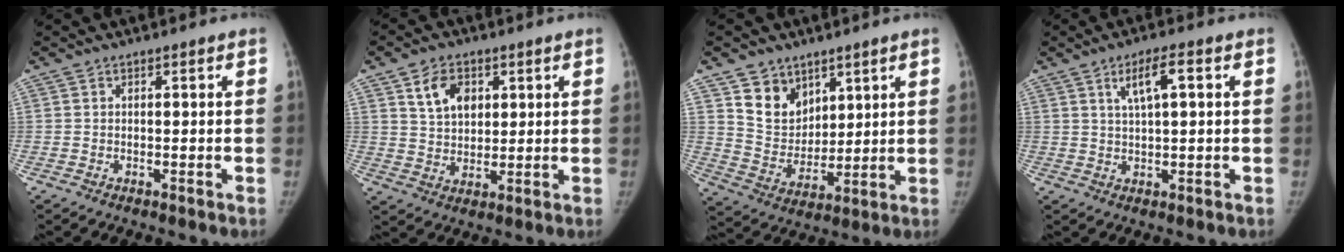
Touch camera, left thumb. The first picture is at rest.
{"total": 7.8, "force": [3.4, 5.5, 4.5], "torque": [-0.051, -0.017, 0.064]}
{"total": 10.2, "force": [6.3, 7.4, 3.2], "torque": [-0.018, -0.048, 0.127]}
{"total": 5.5, "force": [1.9, 1.4, 5.0], "torque": [-0.088, 0.006, 0.036]}